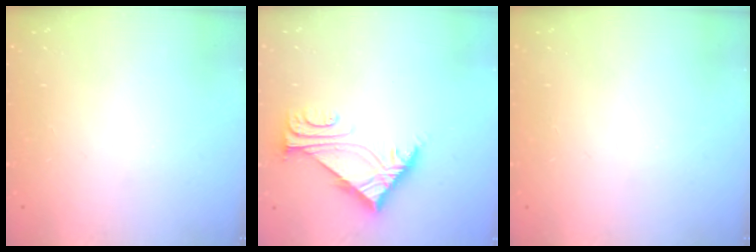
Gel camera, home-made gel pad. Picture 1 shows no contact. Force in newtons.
{"total": 6.6, "press": 6.6, "slide": 0.1}
{"total": 0.0}